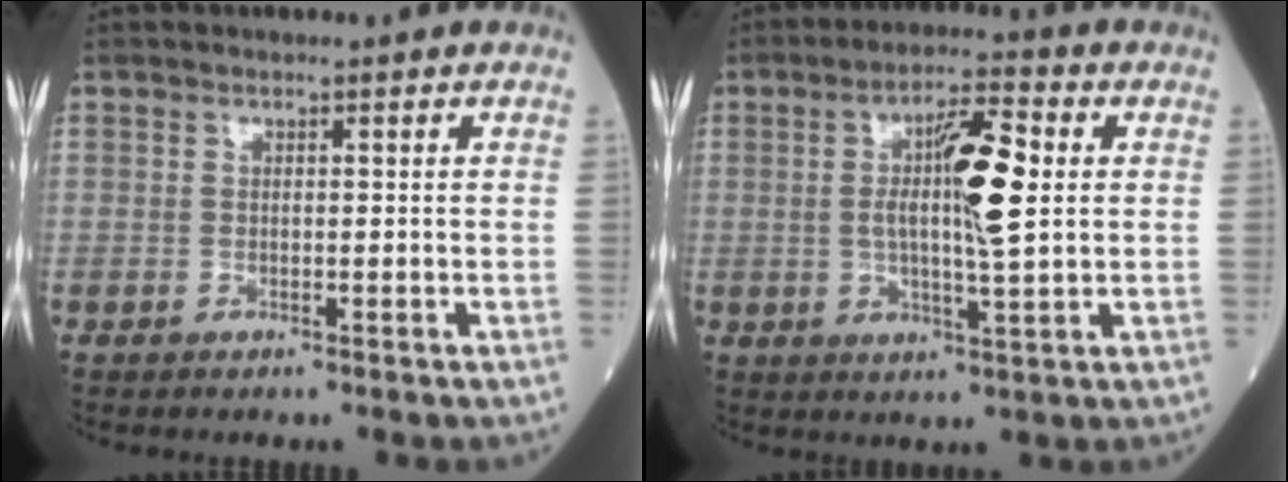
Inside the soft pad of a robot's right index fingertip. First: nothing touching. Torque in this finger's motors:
{"motor_torque": [0.85, -0.39, 0.30, 0.12]}